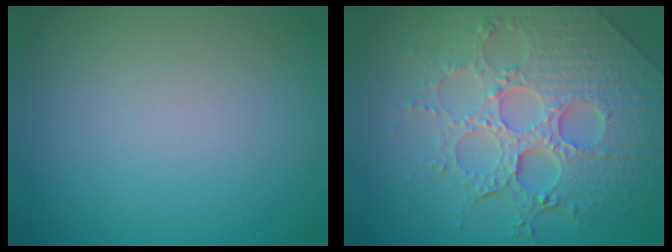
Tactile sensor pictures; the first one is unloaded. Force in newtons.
{"total": 8.1, "press": 6.0, "slide": 5.5}